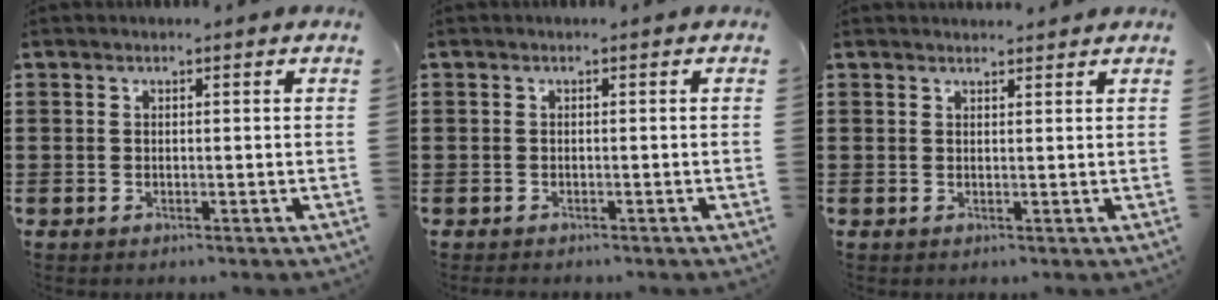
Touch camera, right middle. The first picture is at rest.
{"total": 0.7, "force": [-0.6, 0.3, -0.1], "torque": [0.003, 0.004, -0.015]}
{"total": 1.2, "force": [1.2, 0.1, 0.0], "torque": [-0.003, 0.002, 0.024]}